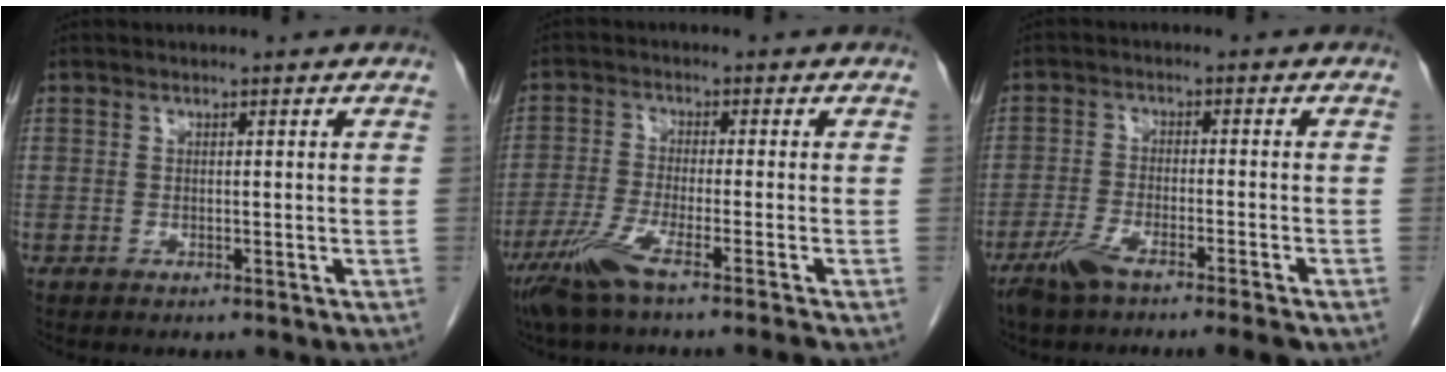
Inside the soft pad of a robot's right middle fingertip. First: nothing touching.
{"total": 7.5, "force": [-5.1, -1.0, 5.3], "torque": [-0.101, -0.023, -0.101]}
{"total": 6.7, "force": [-5.0, 0.1, 4.4], "torque": [-0.077, -0.015, -0.091]}